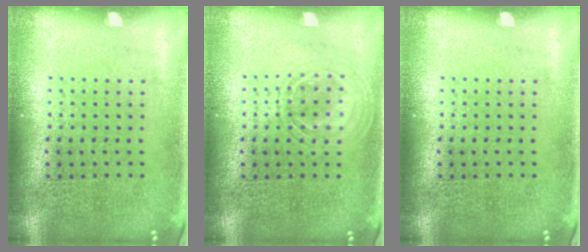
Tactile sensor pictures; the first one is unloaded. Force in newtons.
{"total": 1.2, "press": 1.2, "slide": 0.1}
{"total": 0.0}